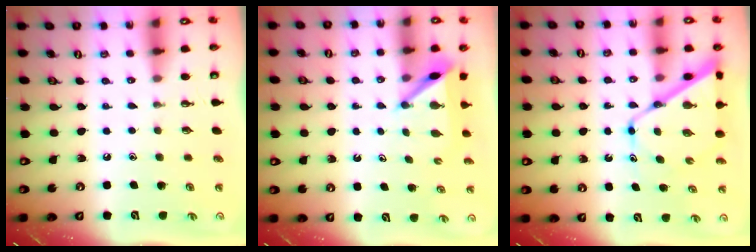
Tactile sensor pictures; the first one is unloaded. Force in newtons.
{"total": 6.0, "press": 5.9, "slide": 0.7}
{"total": 11.7, "press": 11.6, "slide": 0.9}